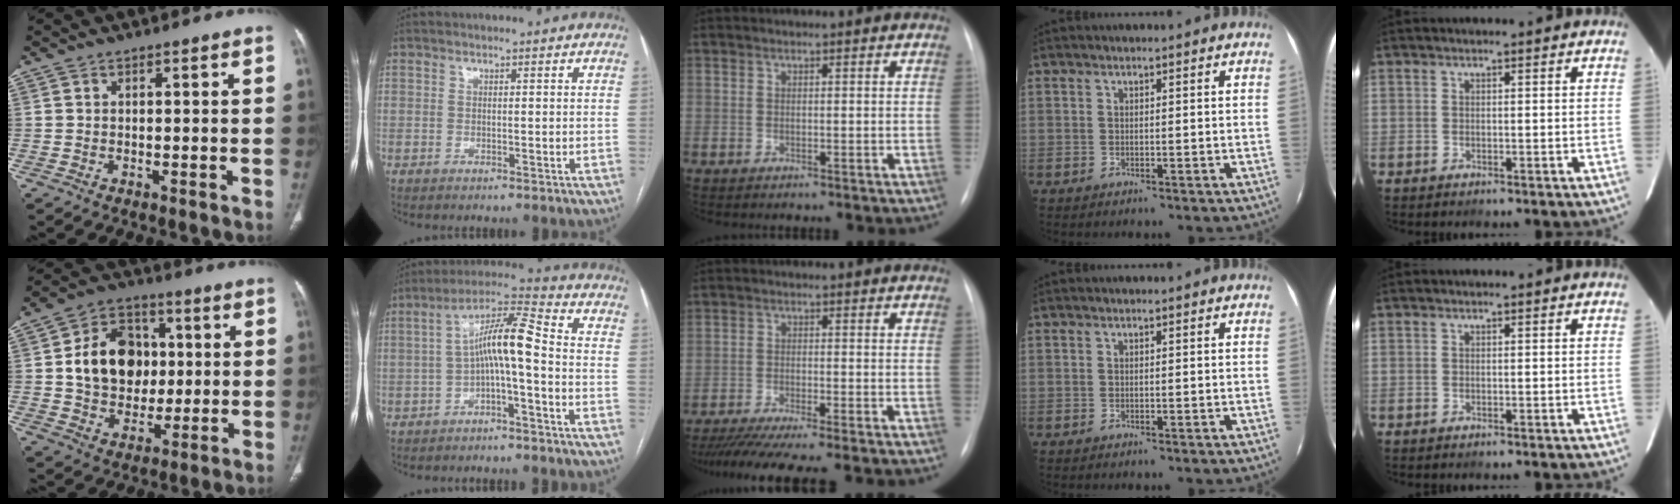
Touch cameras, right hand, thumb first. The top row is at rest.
{"thumb": {"total": 15.6, "force": [1.7, 12.3, 9.4], "torque": [-0.116, 0.010, 0.033]}, "index": {"total": 8.6, "force": [-1.4, 0.7, 8.4], "torque": [-0.150, 0.034, -0.027]}, "middle": {"total": 11.7, "force": [-10.1, -0.5, 5.9], "torque": [-0.071, -0.026, -0.153]}}